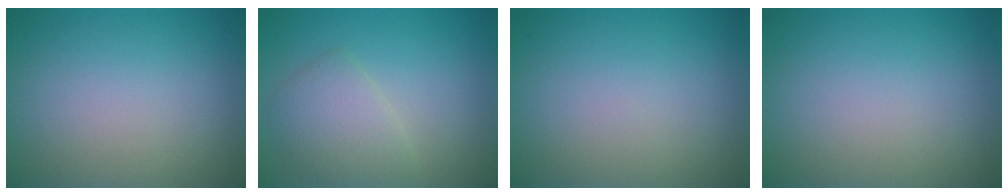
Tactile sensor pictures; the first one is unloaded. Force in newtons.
{"total": 2.9, "press": 2.9, "slide": 0.2}
{"total": 0.0}
{"total": 0.0}